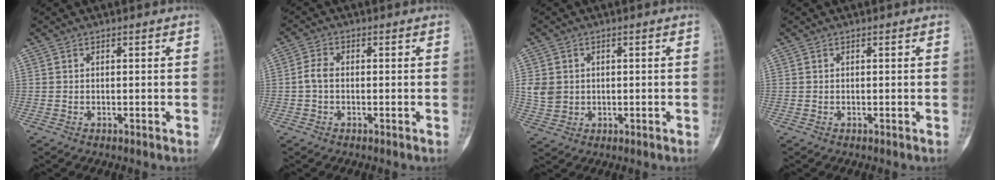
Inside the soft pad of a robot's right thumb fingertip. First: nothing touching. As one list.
[{"total": 2.7, "force": [-0.4, 1.7, 2.1], "torque": [-0.041, 0.006, -0.015]}, {"total": 4.8, "force": [0.6, 4.2, 2.3], "torque": [-0.028, 0.001, 0.017]}, {"total": 0.0}]